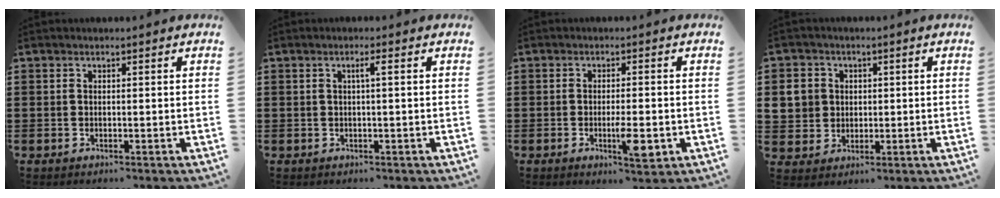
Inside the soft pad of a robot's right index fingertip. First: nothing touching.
{"total": 1.5, "force": [0.3, -0.1, 1.4], "torque": [-0.027, 0.002, 0.002]}
{"total": 5.0, "force": [-1.5, 1.2, 4.6], "torque": [-0.080, -0.004, -0.026]}
{"total": 5.2, "force": [0.9, 5.0, 1.4], "torque": [-0.063, 0.013, 0.012]}